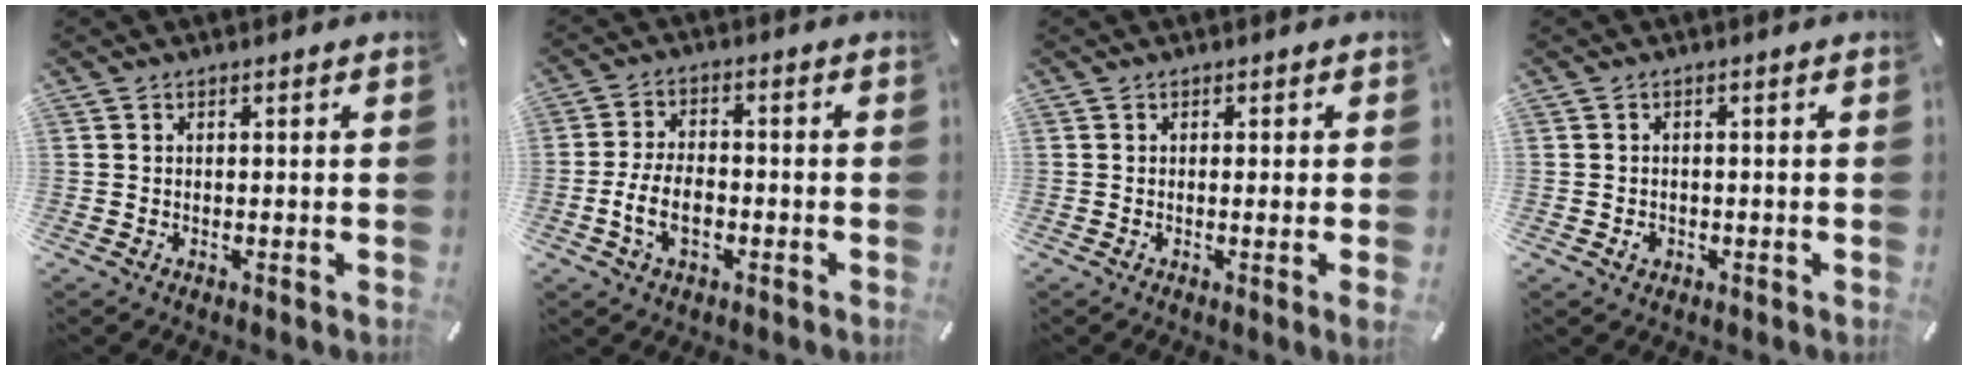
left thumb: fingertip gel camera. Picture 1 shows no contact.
{"total": 7.6, "force": [-2.2, 4.6, 5.6], "torque": [-0.125, 0.009, -0.043]}
{"total": 2.4, "force": [-0.2, -0.3, 2.4], "torque": [-0.039, -0.009, -0.003]}
{"total": 1.5, "force": [-0.5, 1.2, 0.6], "torque": [-0.013, 0.005, -0.010]}